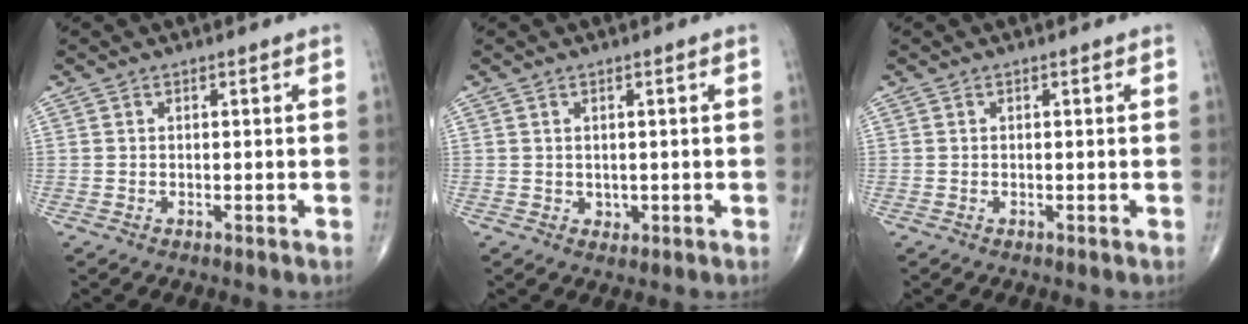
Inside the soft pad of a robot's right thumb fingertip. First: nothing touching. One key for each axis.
{"total": 1.1, "fx": 0.2, "fy": 1.0, "fz": 0.6, "tx": -0.005, "ty": -0.003, "tz": 0.007}
{"total": 0.0}